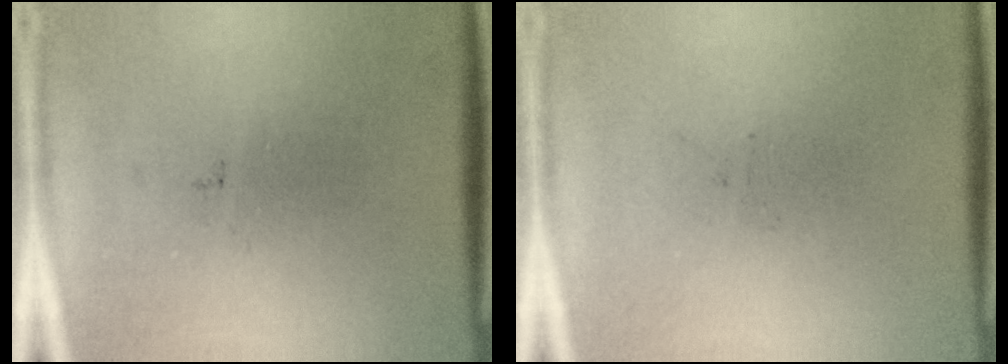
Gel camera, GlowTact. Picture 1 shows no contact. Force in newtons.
{"total": 0.0}